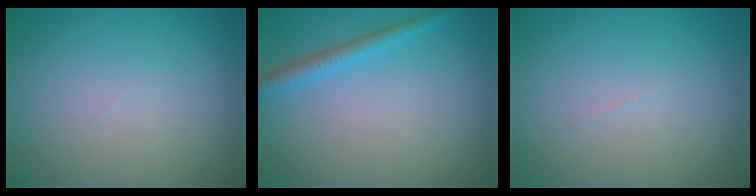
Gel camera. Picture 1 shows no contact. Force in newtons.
{"total": 1.9, "press": 1.9, "slide": 0.1}
{"total": 0.0}